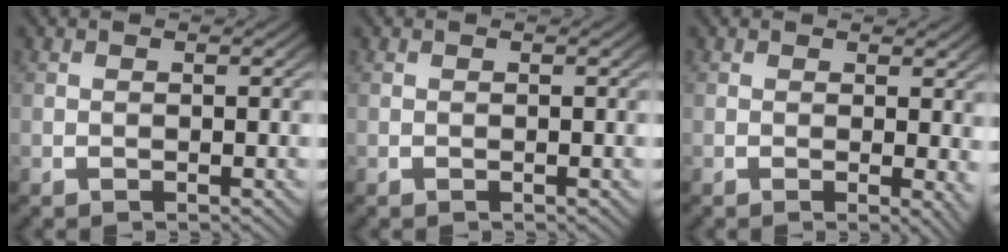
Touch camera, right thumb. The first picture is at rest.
{"total": 0.0}
{"total": 1.7, "force": [0.6, 0.5, 1.5], "torque": [-0.008, -0.006, 0.008]}